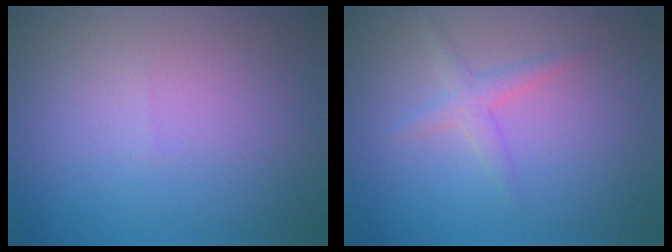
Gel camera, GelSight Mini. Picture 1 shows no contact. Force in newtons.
{"total": 1.6, "press": 1.6, "slide": 0.1}